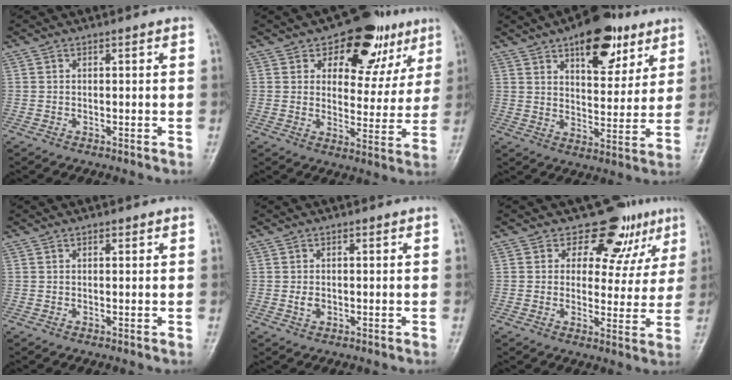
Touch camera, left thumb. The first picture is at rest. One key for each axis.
{"total": 15.2, "fx": 8.6, "fy": 9.0, "fz": 8.8, "tx": -0.047, "ty": -0.032, "tz": 0.120}
{"total": 15.3, "fx": 8.8, "fy": 7.3, "fz": 10.2, "tx": -0.099, "ty": -0.035, "tz": 0.129}
{"total": 0.7, "fx": 0.4, "fy": 0.4, "fz": 0.4, "tx": -0.003, "ty": -0.002, "tz": 0.005}
{"total": 1.6, "fx": -0.1, "fy": 1.2, "fz": 1.1, "tx": -0.017, "ty": -0.001, "tz": -0.001}
{"total": 10.0, "fx": 6.8, "fy": 6.5, "fz": 3.3, "tx": 0.004, "ty": -0.036, "tz": 0.078}